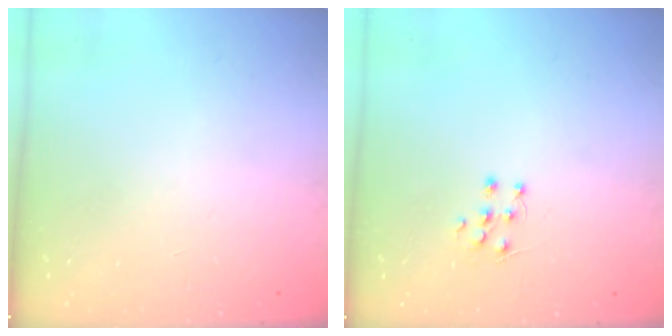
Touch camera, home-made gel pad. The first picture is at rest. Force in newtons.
{"total": 4.9, "press": 4.9, "slide": 0.4}